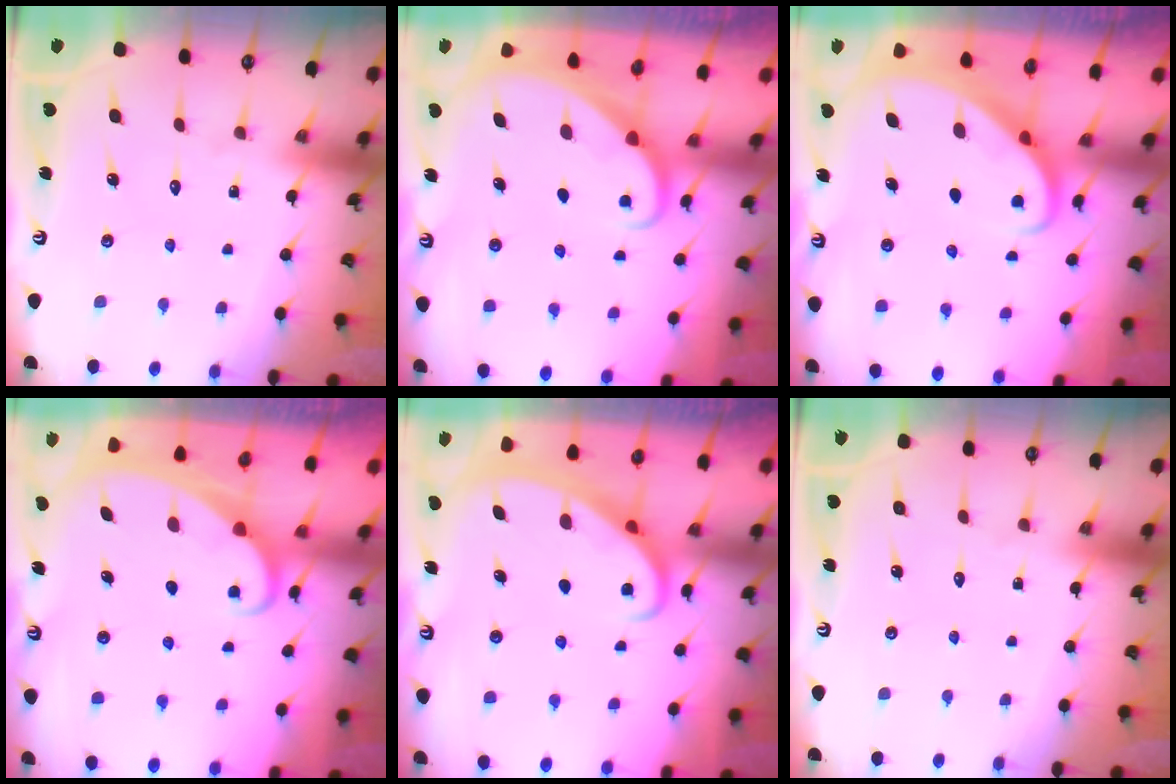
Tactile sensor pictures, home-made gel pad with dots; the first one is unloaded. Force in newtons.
{"total": 1.8, "press": 1.8, "slide": 0.0}
{"total": 2.4, "press": 2.3, "slide": 0.3}
{"total": 1.8, "press": 1.8, "slide": 0.1}
{"total": 3.0, "press": 3.0, "slide": 0.4}
{"total": 0.0}